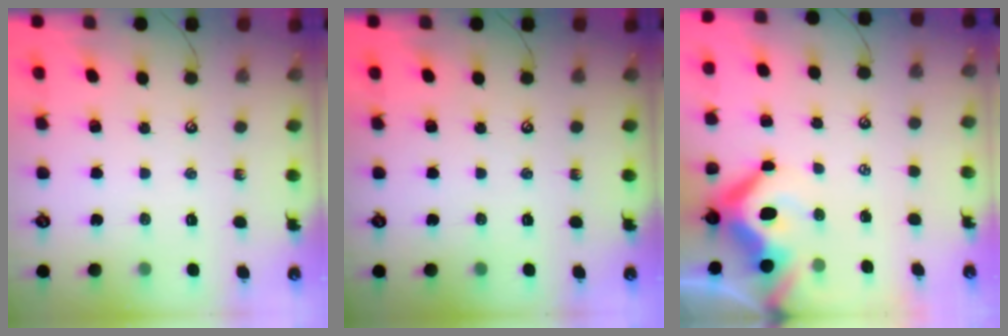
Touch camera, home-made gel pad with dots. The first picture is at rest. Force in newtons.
{"total": 0.0}
{"total": 6.5, "press": 6.4, "slide": 1.2}